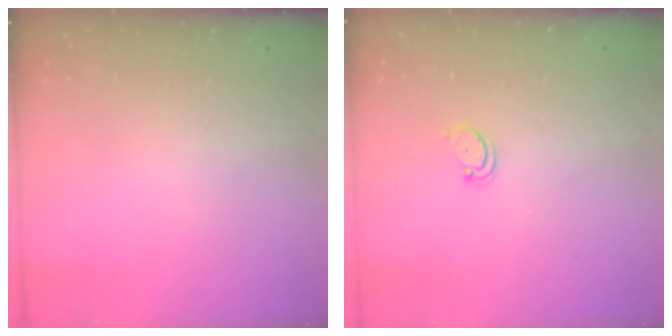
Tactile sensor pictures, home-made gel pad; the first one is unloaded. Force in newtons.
{"total": 2.5, "press": 2.4, "slide": 0.5}